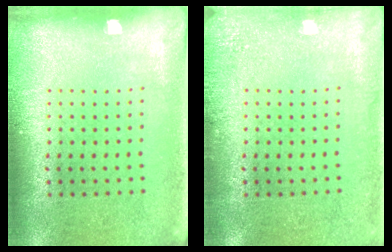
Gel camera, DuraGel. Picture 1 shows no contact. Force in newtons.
{"total": 1.6, "press": 1.6, "slide": 0.3}